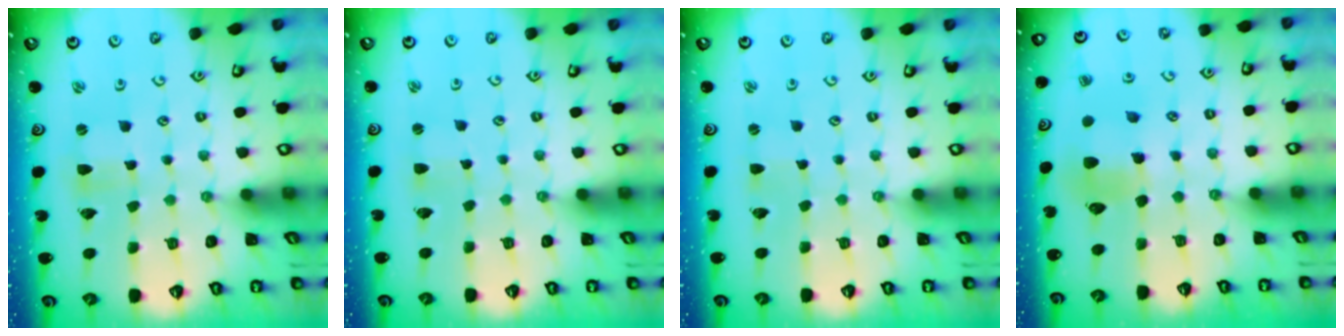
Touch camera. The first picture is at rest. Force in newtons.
{"total": 1.8, "press": 1.7, "slide": 0.2}
{"total": 0.5, "press": 0.5, "slide": 0.0}
{"total": 7.1, "press": 7.1, "slide": 0.5}